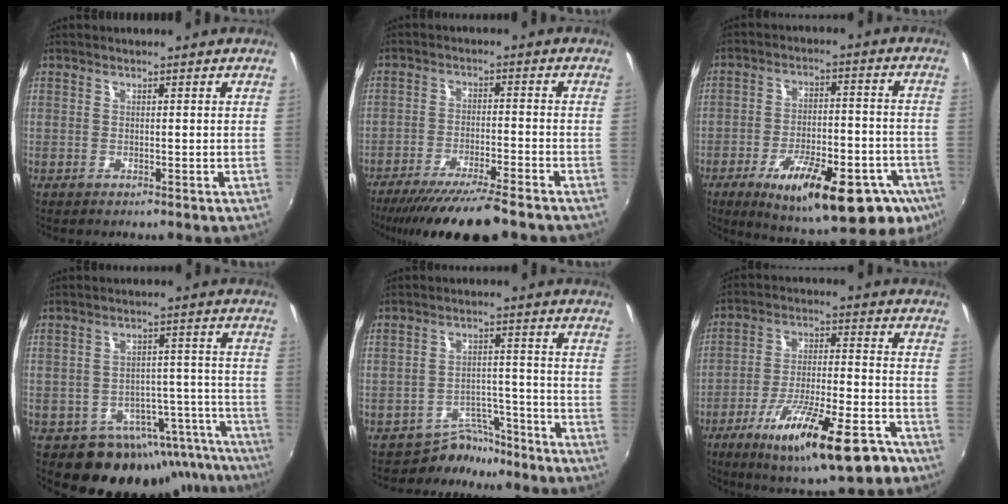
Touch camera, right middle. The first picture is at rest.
{"total": 13.7, "force": [-11.5, 0.8, 7.5], "torque": [-0.147, -0.027, -0.186]}
{"total": 24.7, "force": [-13.3, 8.6, 19.0], "torque": [-0.288, -0.033, -0.176]}
{"total": 18.9, "force": [-15.5, 9.8, 4.5], "torque": [-0.070, 0.052, -0.183]}
{"total": 6.5, "force": [-5.8, 2.9, -0.1], "torque": [-0.001, 0.021, -0.090]}
{"total": 19.2, "force": [-11.5, 4.4, 14.7], "torque": [-0.252, -0.039, -0.181]}